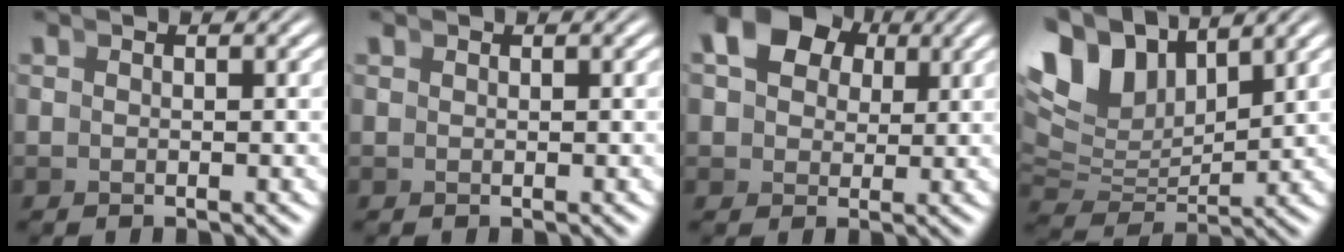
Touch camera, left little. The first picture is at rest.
{"total": 0.0}
{"total": 9.6, "force": [4.0, 7.1, 5.0], "torque": [-0.089, 0.008, 0.059]}
{"total": 10.2, "force": [4.1, 6.8, 6.4], "torque": [-0.141, 0.001, 0.067]}